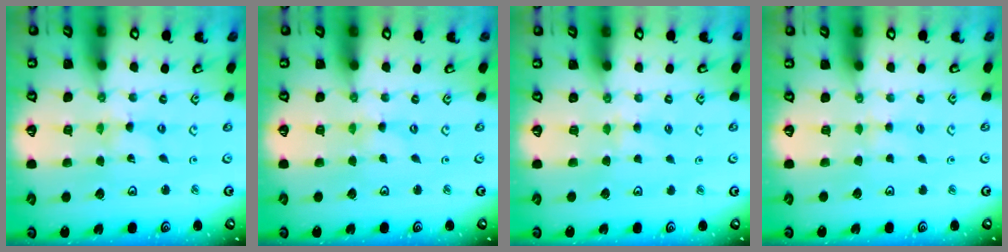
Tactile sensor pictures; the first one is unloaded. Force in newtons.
{"total": 0.0}
{"total": 2.9, "press": 2.9, "slide": 0.5}
{"total": 2.8, "press": 2.8, "slide": 0.4}